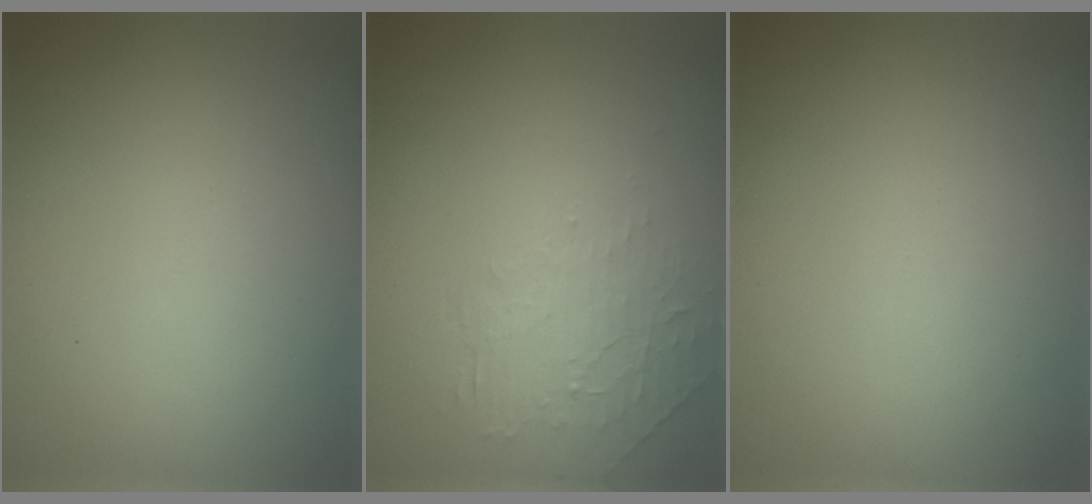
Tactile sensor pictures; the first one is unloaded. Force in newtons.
{"total": 1.9, "press": 0.6, "slide": 1.8}
{"total": 0.0}